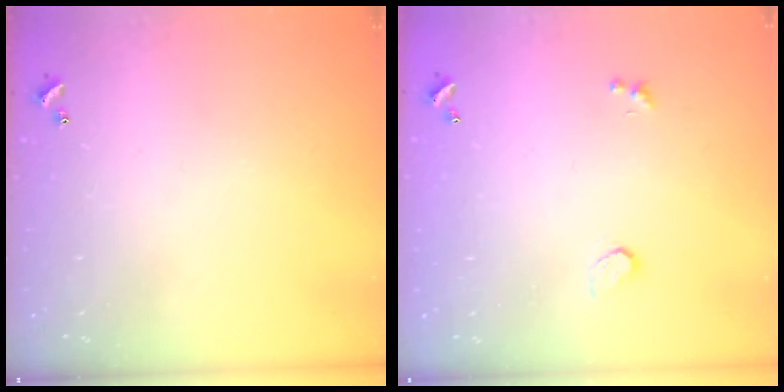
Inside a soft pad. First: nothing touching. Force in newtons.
{"total": 1.0, "press": 0.7, "slide": 0.7}